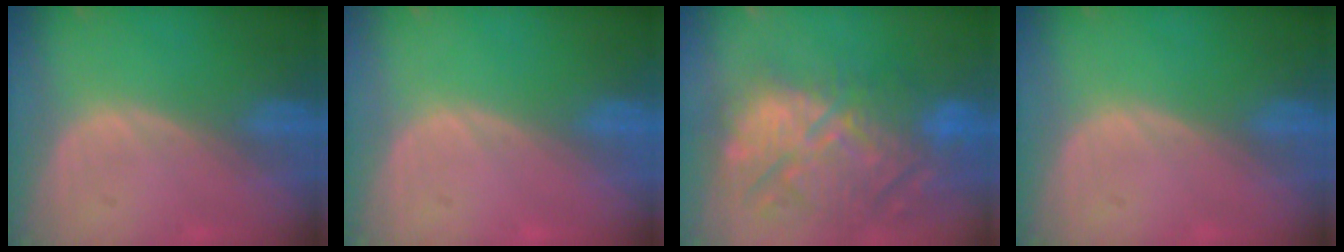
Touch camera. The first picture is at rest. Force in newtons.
{"total": 0.0}
{"total": 14.0, "press": 12.5, "slide": 6.4}
{"total": 0.0}